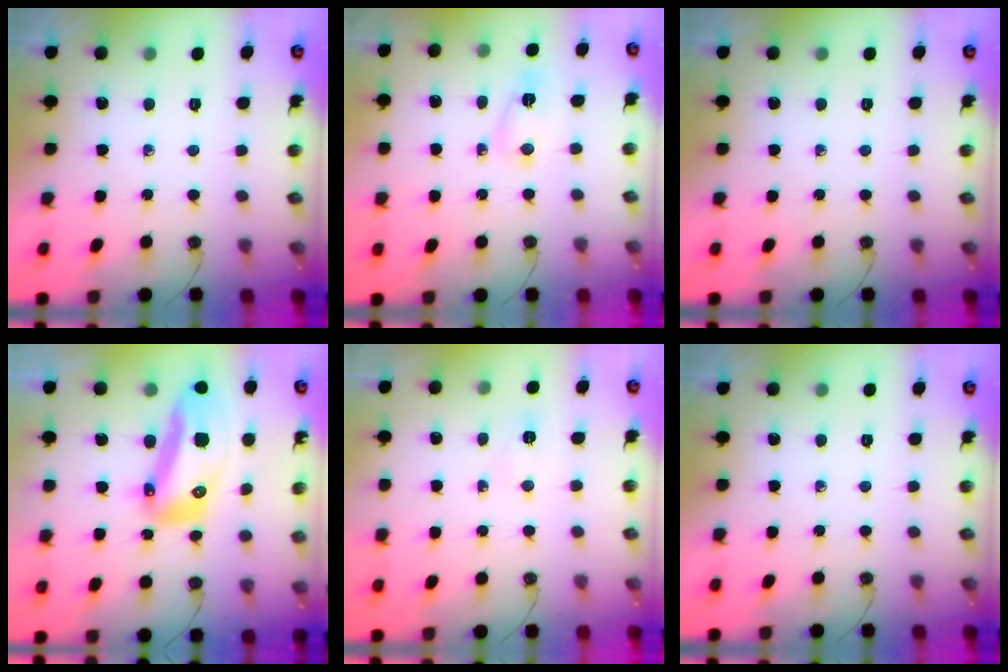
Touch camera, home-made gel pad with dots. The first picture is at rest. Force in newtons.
{"total": 3.0, "press": 2.9, "slide": 0.6}
{"total": 0.0}
{"total": 27.1, "press": 21.3, "slide": 16.7}
{"total": 3.1, "press": 2.8, "slide": 1.2}
{"total": 0.0}